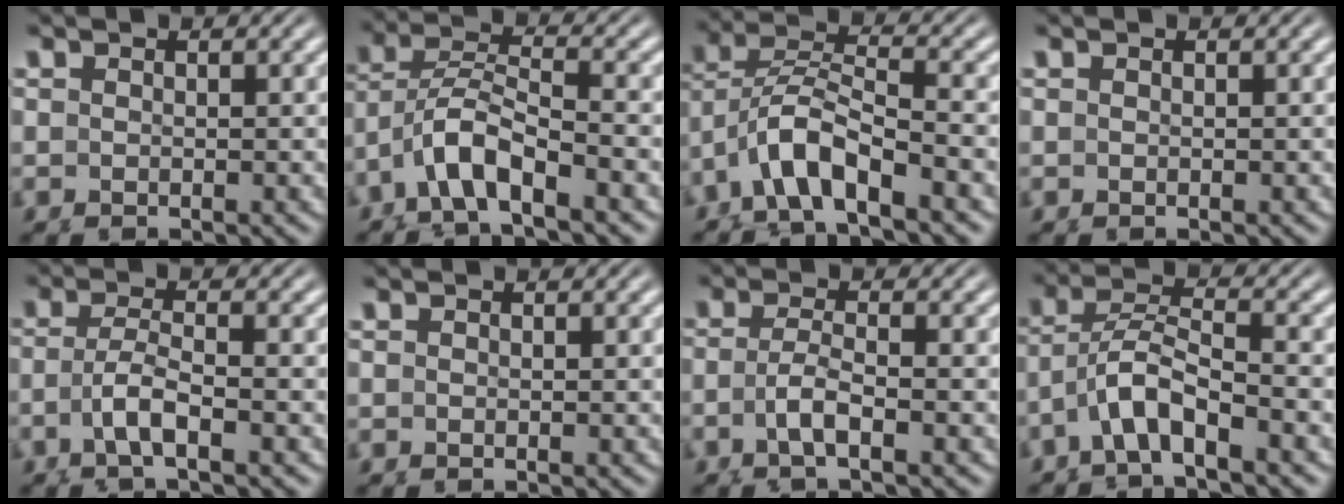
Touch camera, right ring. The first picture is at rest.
{"total": 5.4, "force": [-1.1, 3.8, 3.7], "torque": [-0.100, -0.013, -0.019]}
{"total": 6.0, "force": [-1.0, 4.4, 4.0], "torque": [-0.104, -0.009, -0.019]}
{"total": 0.0}
{"total": 3.2, "force": [-1.0, 1.0, 2.8], "torque": [-0.064, -0.016, -0.009]}
{"total": 0.0}
{"total": 2.7, "force": [-1.1, 0.4, 2.4], "torque": [-0.053, -0.013, -0.012]}
{"total": 4.1, "force": [-0.5, 2.7, 3.1], "torque": [-0.077, -0.005, -0.013]}